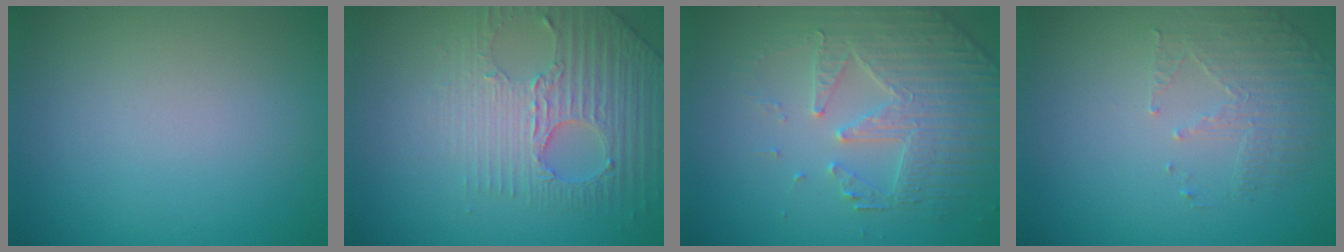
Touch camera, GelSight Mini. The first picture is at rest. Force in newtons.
{"total": 4.0, "press": 3.8, "slide": 1.1}
{"total": 4.3, "press": 4.1, "slide": 1.3}
{"total": 1.8, "press": 1.1, "slide": 1.4}